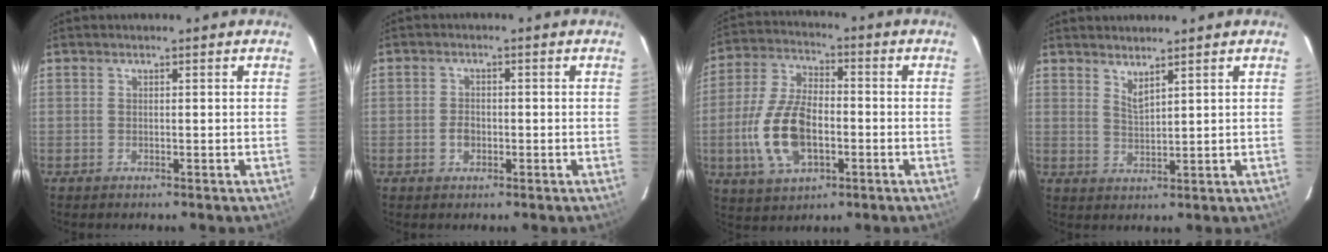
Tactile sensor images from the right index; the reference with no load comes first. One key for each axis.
{"total": 2.6, "fx": -1.0, "fy": 2.1, "fz": 1.3, "tx": -0.026, "ty": 0.005, "tz": -0.018}
{"total": 14.6, "fx": -3.7, "fy": 7.9, "fz": 11.7, "tx": -0.248, "ty": 0.006, "tz": -0.062}
{"total": 2.8, "fx": 2.4, "fy": 0.2, "fz": 1.5, "tx": -0.025, "ty": -0.003, "tz": 0.040}